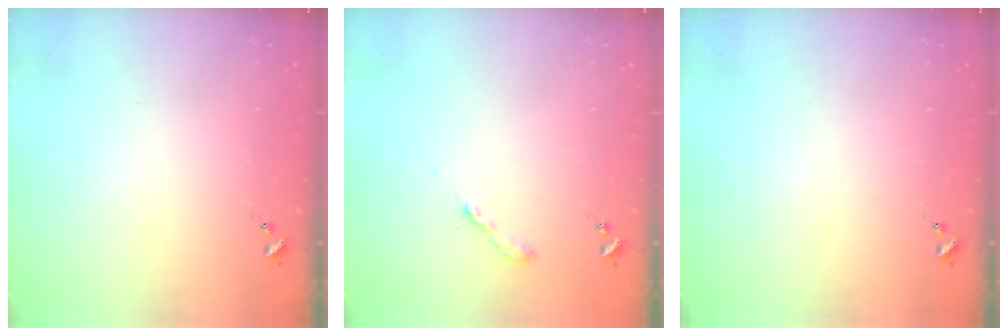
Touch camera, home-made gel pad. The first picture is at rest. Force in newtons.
{"total": 2.0, "press": 2.0, "slide": 0.2}
{"total": 0.0}